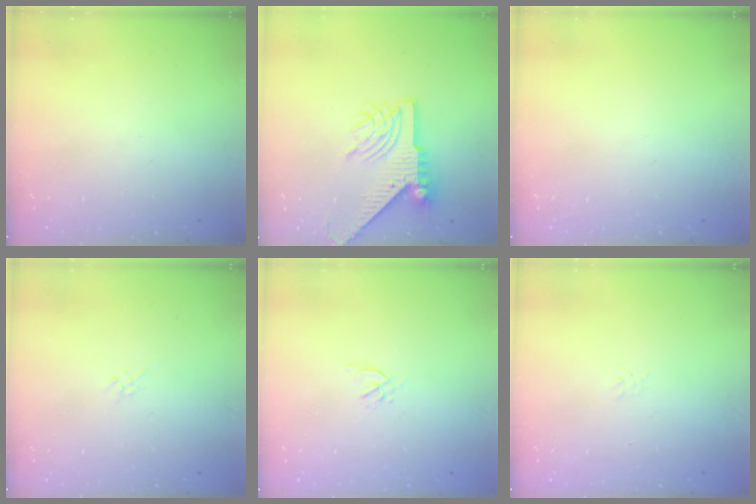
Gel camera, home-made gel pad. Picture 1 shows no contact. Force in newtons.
{"total": 9.2, "press": 9.1, "slide": 1.3}
{"total": 0.0}
{"total": 3.1, "press": 3.0, "slide": 0.7}
{"total": 1.6, "press": 1.6, "slide": 0.4}
{"total": 3.0, "press": 3.0, "slide": 0.1}